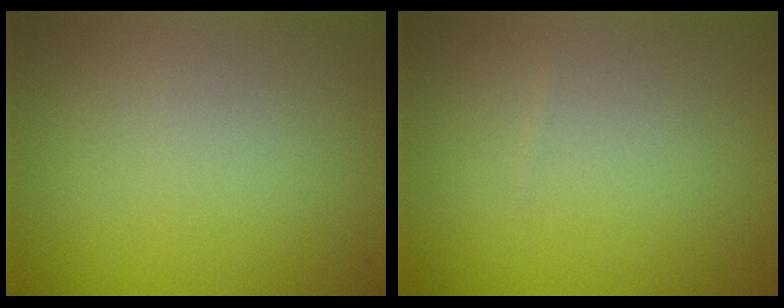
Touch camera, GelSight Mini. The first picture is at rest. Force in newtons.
{"total": 0.0}